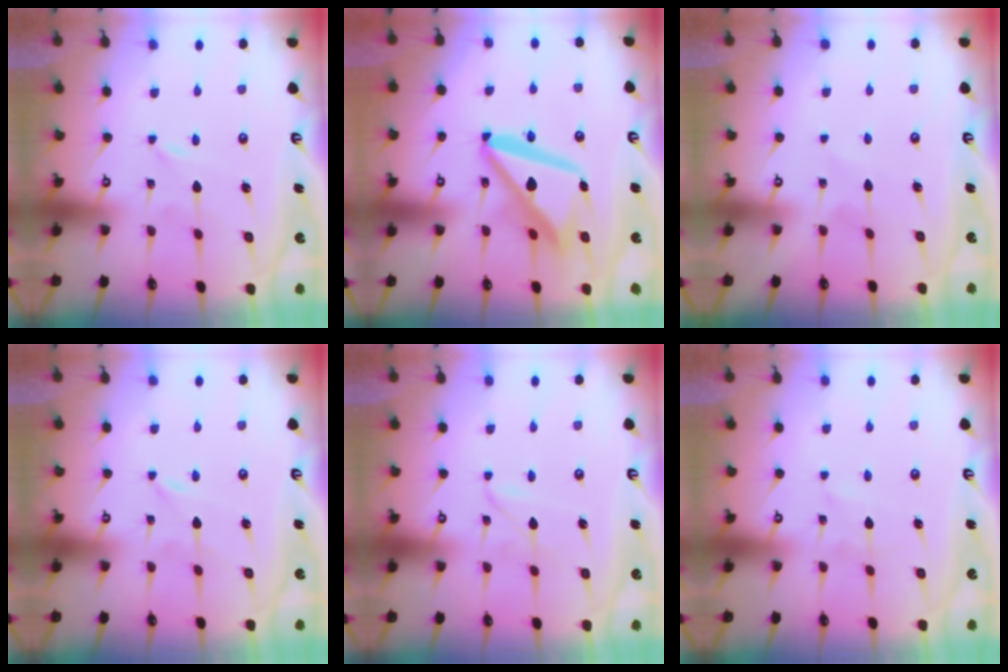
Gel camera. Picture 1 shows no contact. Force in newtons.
{"total": 14.8, "press": 14.7, "slide": 1.7}
{"total": 4.3, "press": 4.2, "slide": 0.5}
{"total": 0.0}
{"total": 1.9, "press": 1.9, "slide": 0.2}
{"total": 1.4, "press": 1.4, "slide": 0.1}